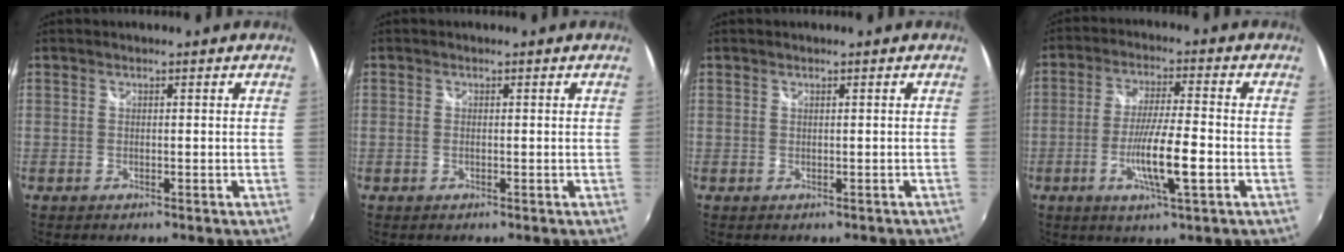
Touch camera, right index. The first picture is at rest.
{"total": 0.5, "force": [-0.2, 0.2, 0.5], "torque": [-0.012, -0.001, -0.005]}
{"total": 0.5, "force": [-0.1, 0.5, 0.1], "torque": [0.001, -0.001, 0.001]}
{"total": 9.7, "force": [-3.2, 0.8, 9.1], "torque": [-0.169, -0.011, -0.057]}